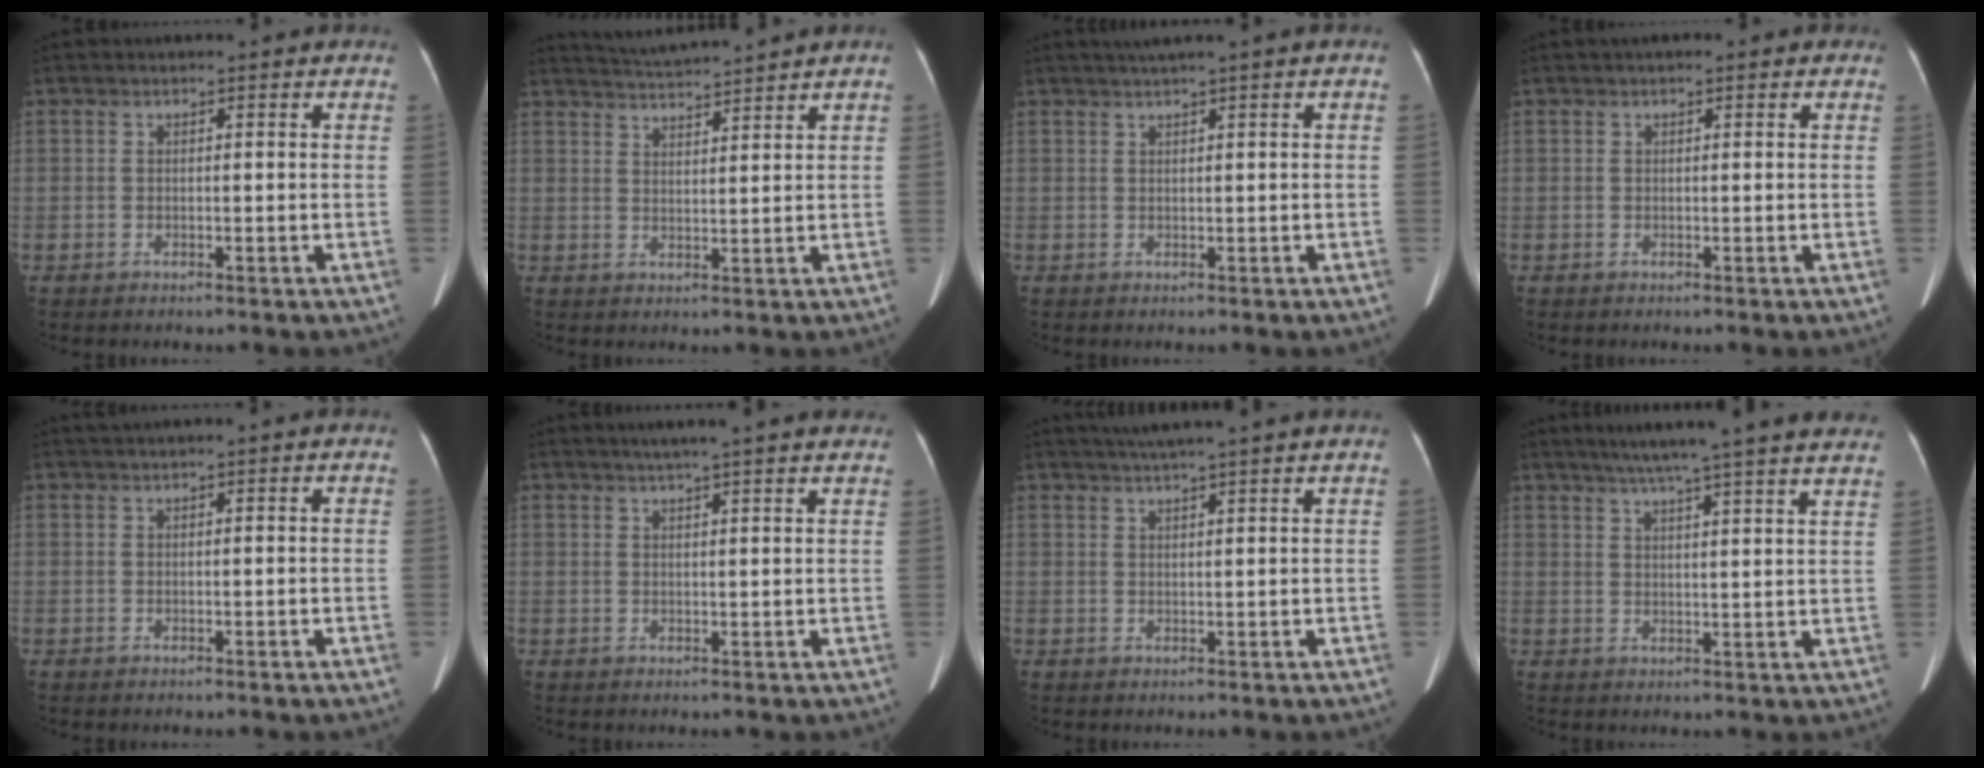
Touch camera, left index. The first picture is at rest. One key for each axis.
{"total": 5.7, "fx": 5.5, "fy": -1.4, "fz": 0.9, "tx": -0.023, "ty": 0.010, "tz": 0.096}
{"total": 2.3, "fx": 1.4, "fy": -0.5, "fz": 1.7, "tx": -0.036, "ty": 0.009, "tz": 0.031}
{"total": 1.2, "fx": 0.6, "fy": 0.6, "fz": 0.9, "tx": -0.015, "ty": 0.011, "tz": 0.003}
{"total": 1.1, "fx": 0.5, "fy": -0.1, "fz": 0.9, "tx": -0.022, "ty": 0.015, "tz": 0.014}
{"total": 9.3, "fx": 7.7, "fy": -0.2, "fz": 5.1, "tx": -0.073, "ty": 0.026, "tz": 0.087}
{"total": 7.2, "fx": 6.1, "fy": -1.2, "fz": 3.7, "tx": -0.056, "ty": 0.025, "tz": 0.084}
{"total": 20.9, "fx": 18.1, "fy": -0.5, "fz": 10.5, "tx": -0.166, "ty": 0.000, "tz": 0.225}